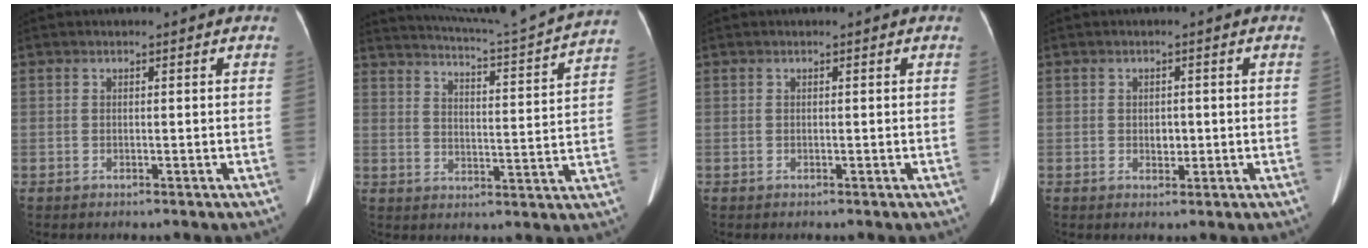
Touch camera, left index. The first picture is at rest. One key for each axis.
{"total": 17.2, "fx": 16.2, "fy": -2.6, "fz": 5.2, "tx": -0.100, "ty": -0.057, "tz": 0.213}
{"total": 0.0}
{"total": 1.8, "fx": -0.2, "fy": 1.3, "fz": 1.2, "tx": -0.020, "ty": 0.001, "tz": 0.001}